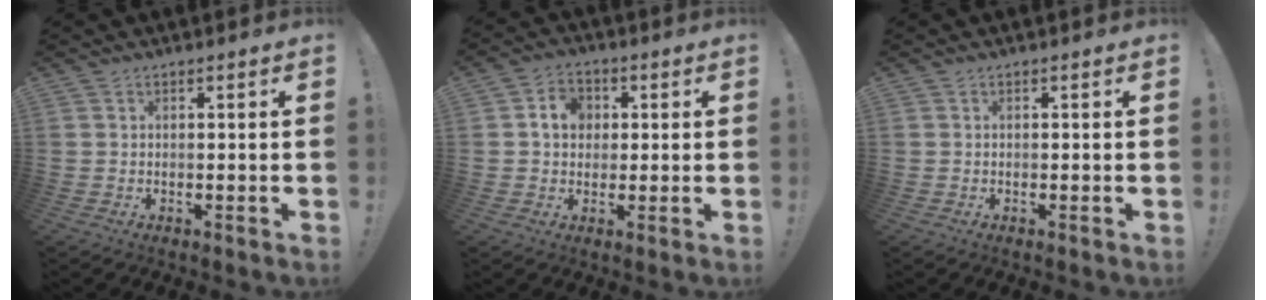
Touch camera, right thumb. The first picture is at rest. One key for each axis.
{"total": 7.2, "fx": 1.5, "fy": 5.9, "fz": 3.7, "tx": -0.053, "ty": 0.006, "tz": 0.028}
{"total": 0.0}